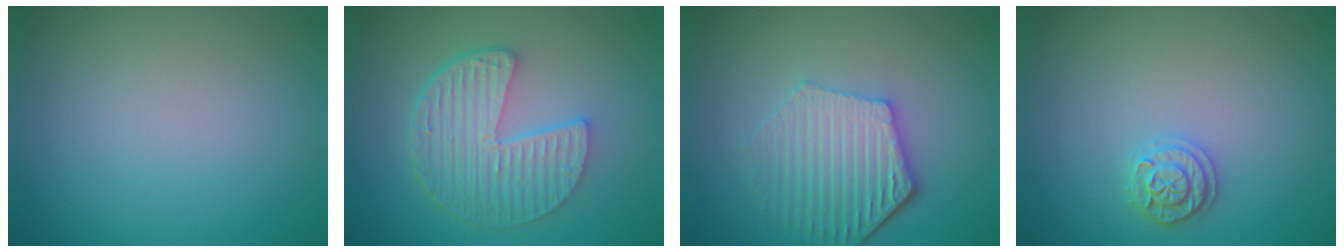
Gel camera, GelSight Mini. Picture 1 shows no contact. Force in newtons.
{"total": 6.2, "press": 4.5, "slide": 4.2}
{"total": 5.5, "press": 4.3, "slide": 3.5}
{"total": 1.9, "press": 1.9, "slide": 0.3}